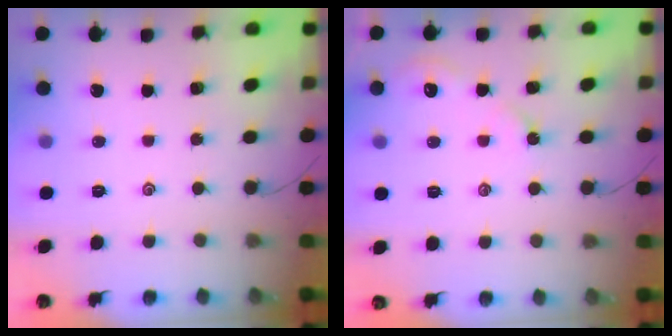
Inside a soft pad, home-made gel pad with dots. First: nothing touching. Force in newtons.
{"total": 6.8, "press": 6.7, "slide": 0.8}